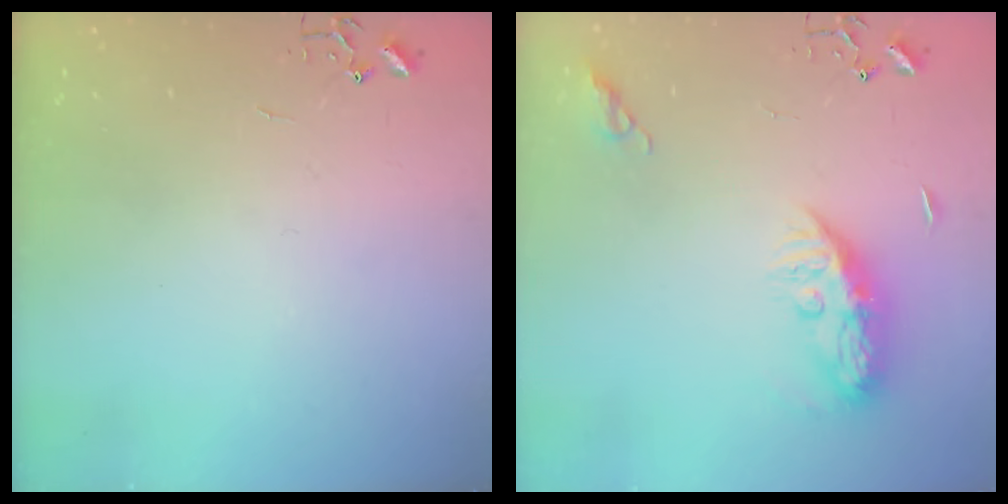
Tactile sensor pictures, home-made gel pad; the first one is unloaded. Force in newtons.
{"total": 9.8, "press": 9.8, "slide": 0.5}